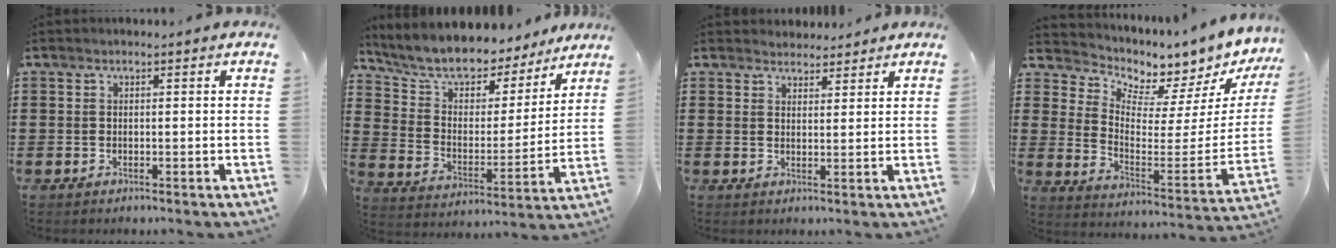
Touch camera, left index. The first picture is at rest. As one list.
[{"total": 7.7, "force": [7.2, 2.6, 1.3], "torque": [-0.070, -0.052, 0.125]}, {"total": 2.4, "force": [2.2, 0.8, -0.5], "torque": [0.003, -0.002, 0.044]}, {"total": 3.6, "force": [3.4, 0.6, -0.9], "torque": [-0.008, -0.068, 0.049]}]